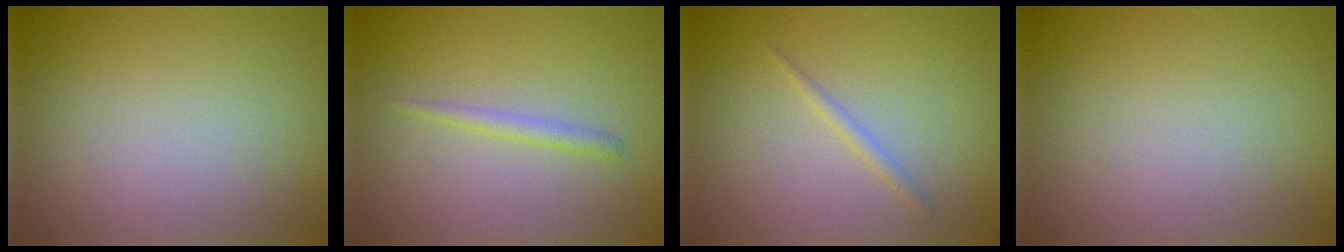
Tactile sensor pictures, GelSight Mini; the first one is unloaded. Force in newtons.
{"total": 1.2, "press": 1.2, "slide": 0.0}
{"total": 0.9, "press": 0.9, "slide": 0.1}
{"total": 0.0}